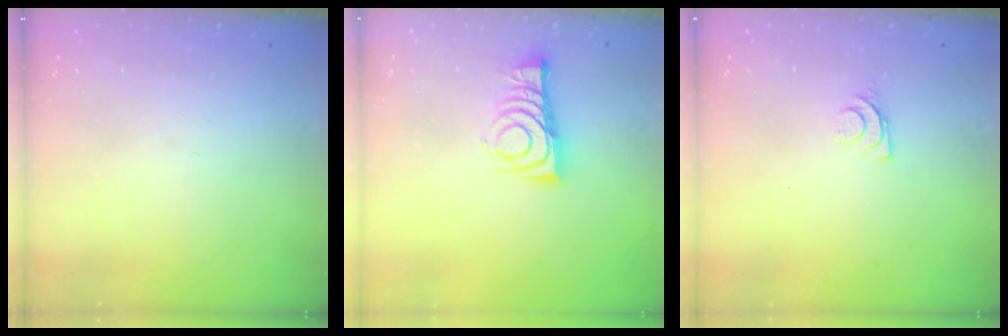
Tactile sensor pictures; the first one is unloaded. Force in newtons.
{"total": 9.0, "press": 9.0, "slide": 0.2}
{"total": 6.5, "press": 6.5, "slide": 0.7}